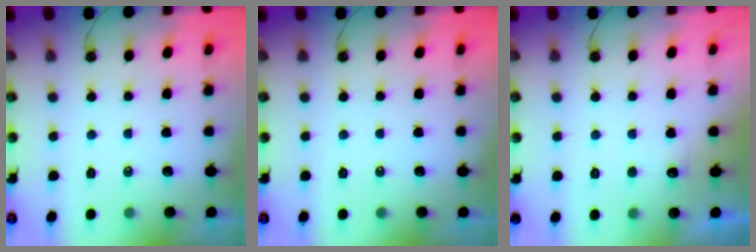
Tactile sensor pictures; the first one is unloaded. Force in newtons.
{"total": 0.0}
{"total": 4.4, "press": 4.2, "slide": 1.1}